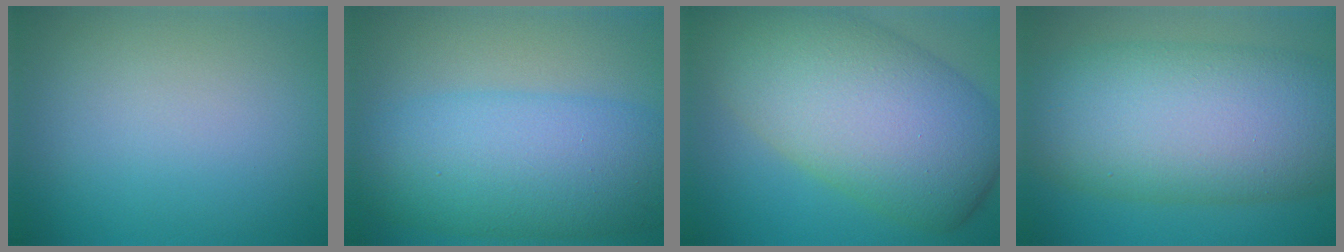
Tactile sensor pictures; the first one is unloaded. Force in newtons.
{"total": 9.1, "press": 9.1, "slide": 0.2}
{"total": 13.3, "press": 13.3, "slide": 0.9}
{"total": 13.1, "press": 13.1, "slide": 0.5}